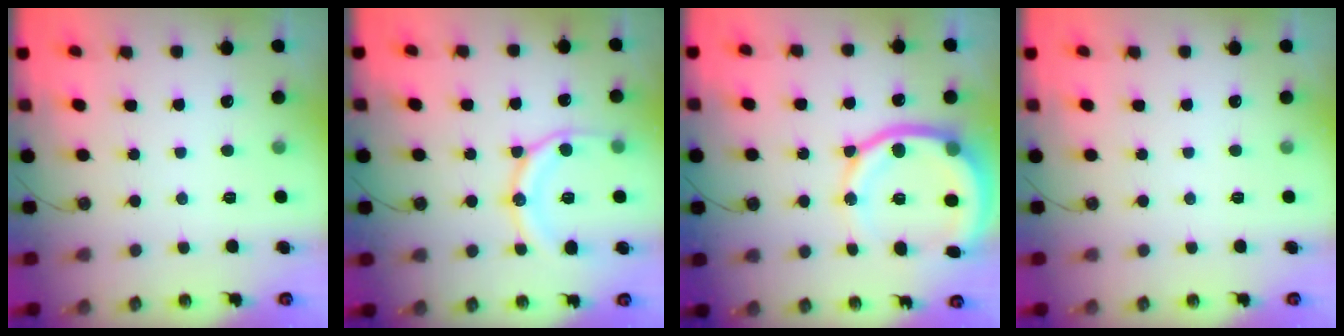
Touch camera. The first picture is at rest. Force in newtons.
{"total": 14.5, "press": 14.4, "slide": 1.5}
{"total": 16.3, "press": 16.1, "slide": 2.6}
{"total": 0.0}